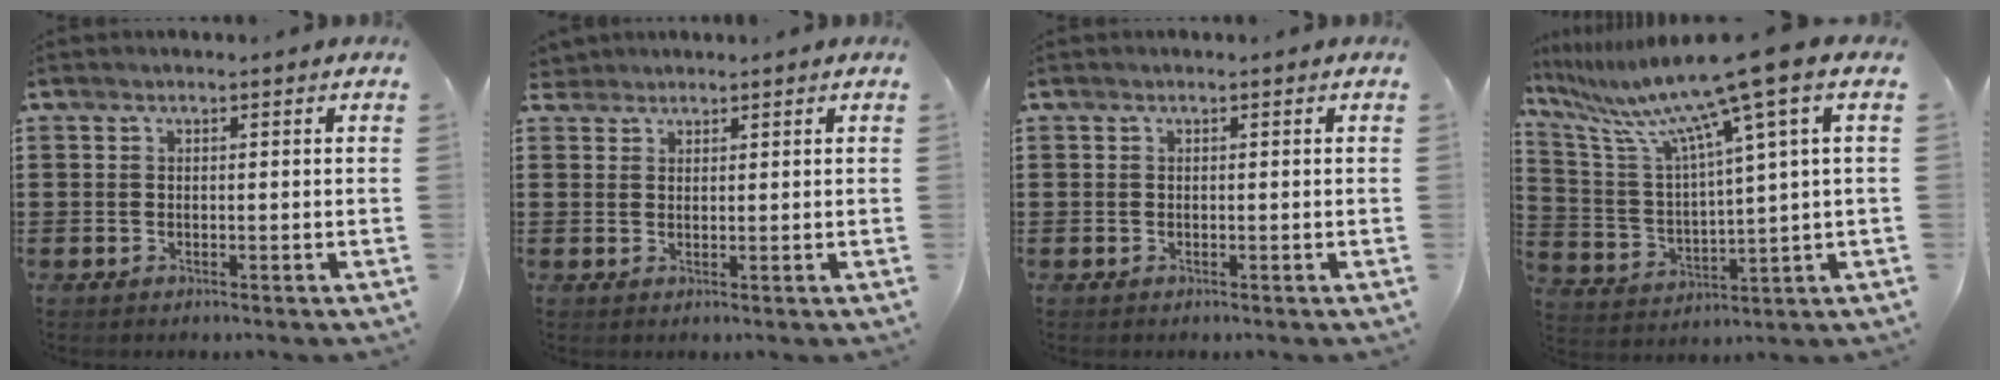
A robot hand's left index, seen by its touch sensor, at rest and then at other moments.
{"total": 1.5, "force": [1.4, 0.6, 0.0], "torque": [-0.006, 0.004, 0.029]}
{"total": 0.0}
{"total": 12.1, "force": [8.2, -0.6, 8.9], "torque": [-0.210, -0.046, 0.125]}